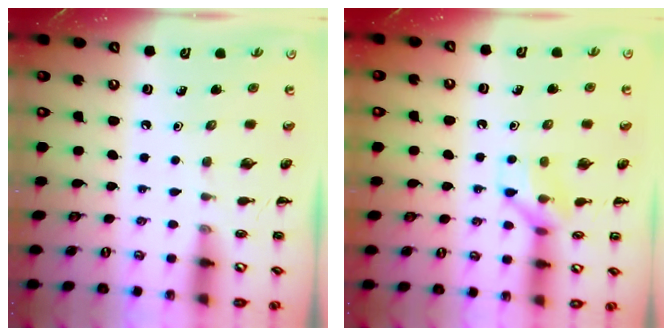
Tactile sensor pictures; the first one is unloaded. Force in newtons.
{"total": 8.3, "press": 8.3, "slide": 0.8}